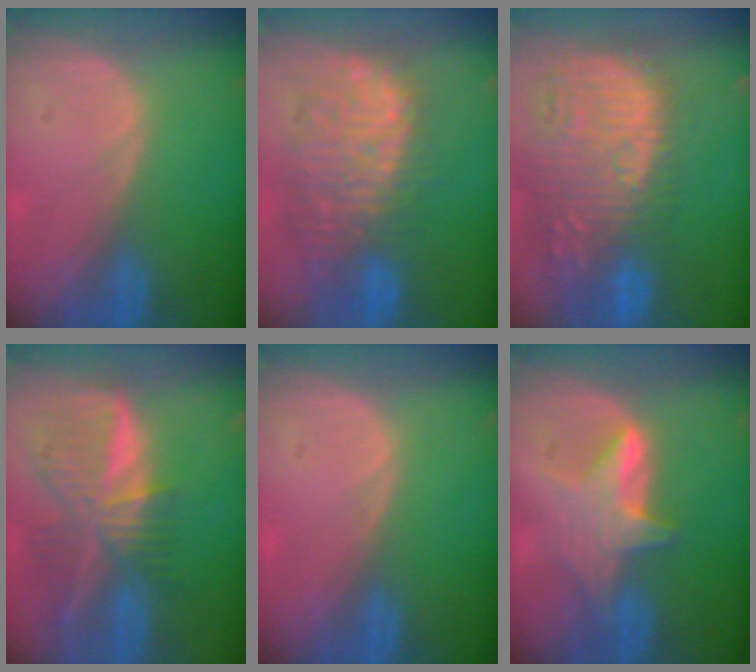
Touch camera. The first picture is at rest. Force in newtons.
{"total": 11.5, "press": 10.5, "slide": 4.8}
{"total": 15.3, "press": 13.0, "slide": 8.1}
{"total": 9.5, "press": 8.3, "slide": 4.6}
{"total": 0.0}
{"total": 5.9, "press": 5.9, "slide": 0.4}